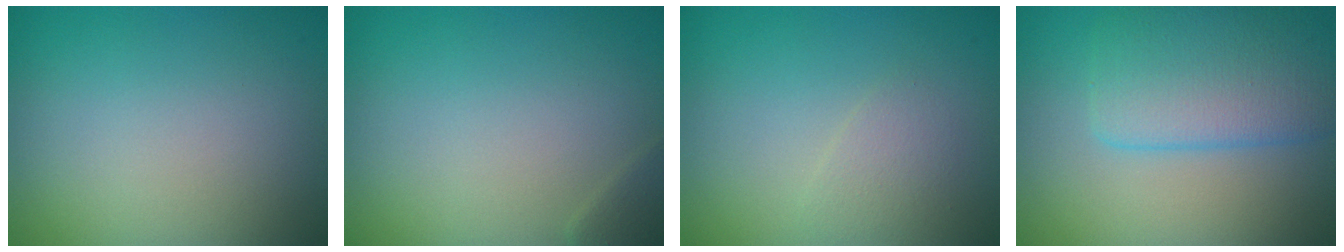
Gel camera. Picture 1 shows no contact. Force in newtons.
{"total": 0.8, "press": 0.8, "slide": 0.1}
{"total": 1.3, "press": 1.3, "slide": 0.0}
{"total": 5.7, "press": 5.7, "slide": 0.2}